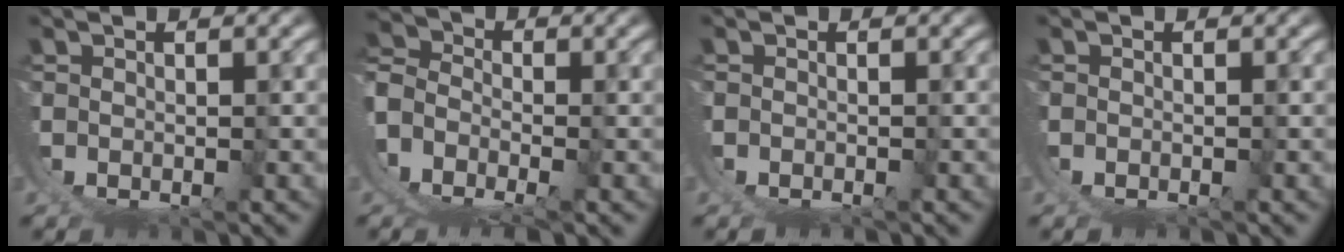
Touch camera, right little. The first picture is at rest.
{"total": 8.3, "force": [-2.7, 6.7, 3.9], "torque": [-0.071, -0.015, -0.056]}
{"total": 1.7, "force": [-1.5, 0.6, 0.5], "torque": [-0.005, -0.014, -0.019]}
{"total": 1.4, "force": [-1.2, 0.6, 0.5], "torque": [-0.004, -0.013, -0.015]}